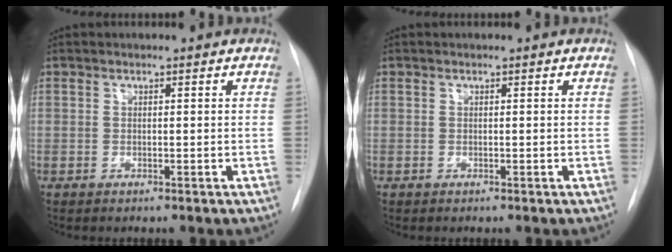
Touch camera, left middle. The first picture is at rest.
{"total": 0.0}